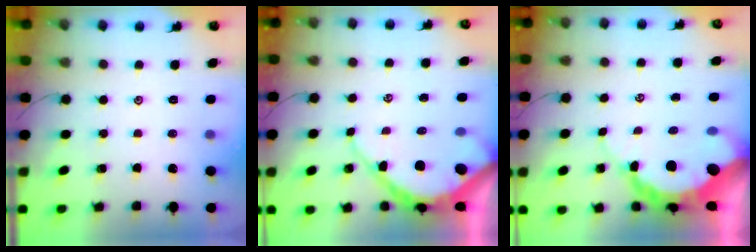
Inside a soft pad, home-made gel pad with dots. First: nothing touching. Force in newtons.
{"total": 10.2, "press": 10.1, "slide": 1.1}
{"total": 13.1, "press": 13.0, "slide": 1.2}